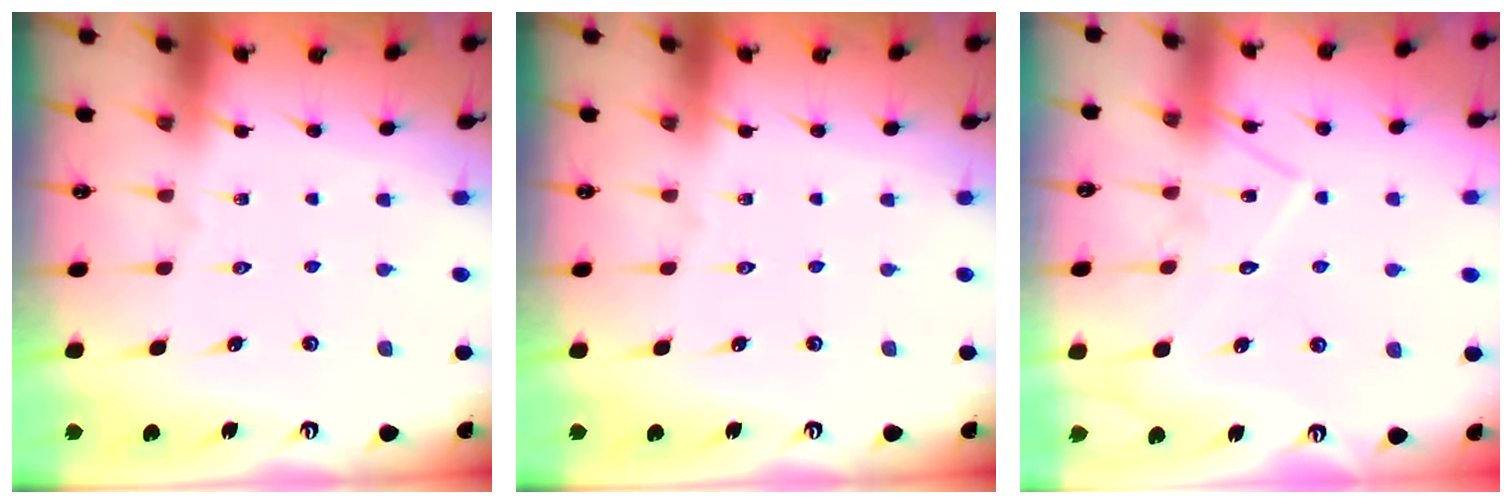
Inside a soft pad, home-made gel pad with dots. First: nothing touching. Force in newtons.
{"total": 0.0}
{"total": 10.8, "press": 10.8, "slide": 0.6}